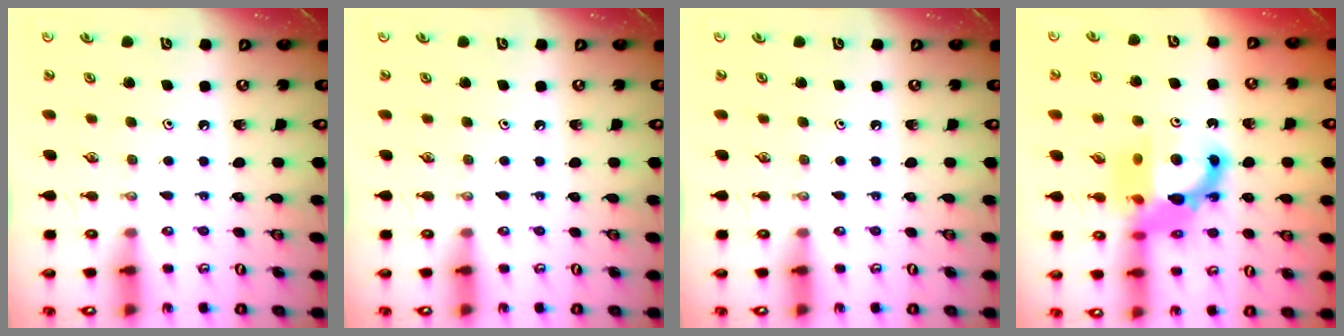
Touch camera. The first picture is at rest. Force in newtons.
{"total": 0.0}
{"total": 0.0}
{"total": 12.9, "press": 12.7, "slide": 2.5}